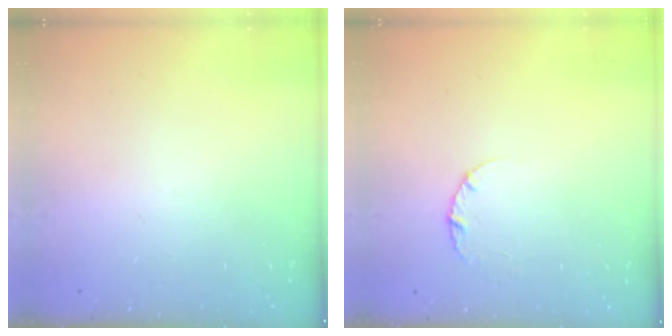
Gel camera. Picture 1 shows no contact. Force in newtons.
{"total": 2.6, "press": 2.6, "slide": 0.3}